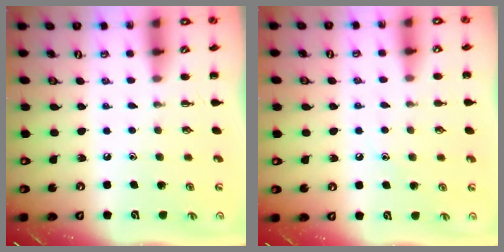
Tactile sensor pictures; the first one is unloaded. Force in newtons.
{"total": 7.3, "press": 7.0, "slide": 2.1}